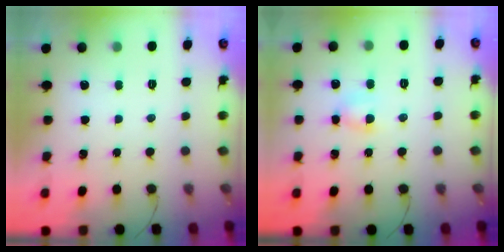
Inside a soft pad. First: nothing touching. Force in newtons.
{"total": 4.5, "press": 4.4, "slide": 0.8}